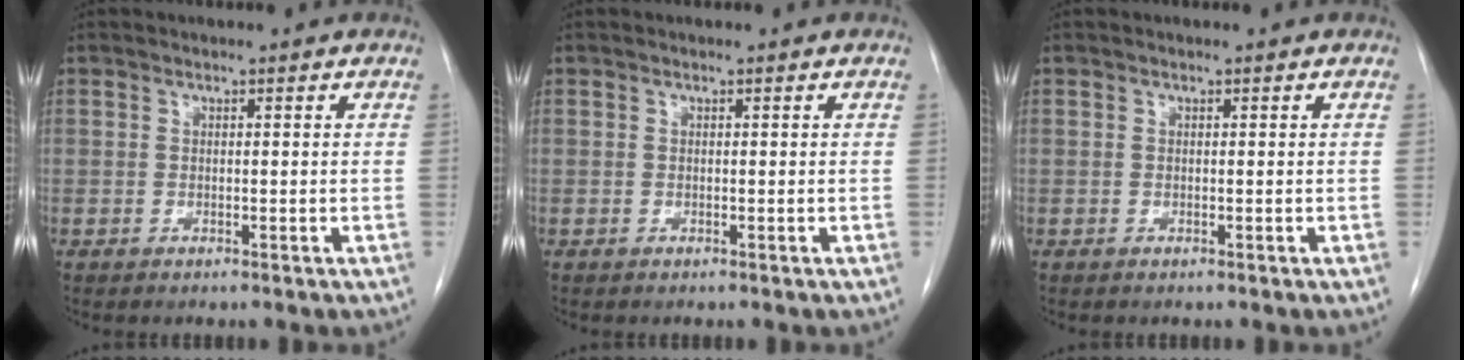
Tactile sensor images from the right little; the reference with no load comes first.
{"total": 0.0}
{"total": 0.0}